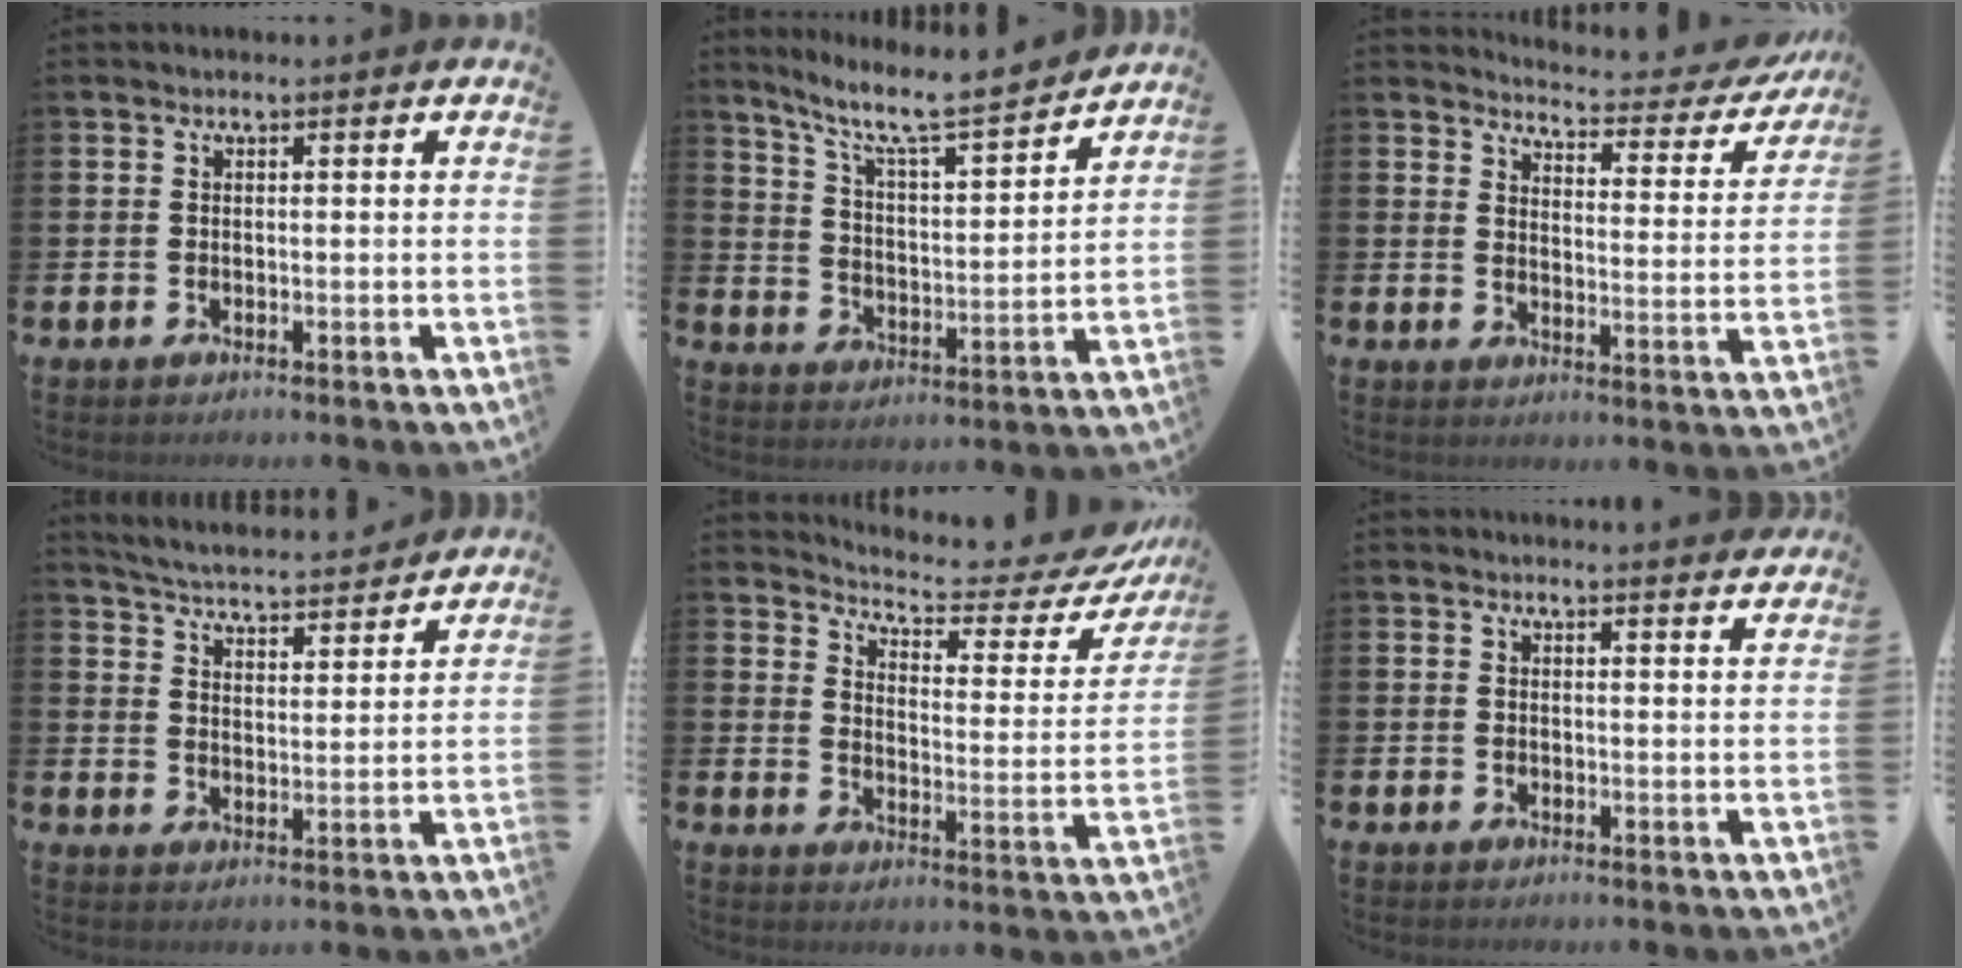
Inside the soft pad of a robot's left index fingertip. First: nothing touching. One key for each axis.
{"total": 8.7, "fx": 7.7, "fy": 0.8, "fz": 4.0, "tx": -0.102, "ty": -0.059, "tz": 0.126}
{"total": 4.5, "fx": 4.3, "fy": 0.7, "fz": 1.2, "tx": -0.034, "ty": -0.043, "tz": 0.065}
{"total": 5.1, "fx": 5.1, "fy": 0.4, "fz": 0.6, "tx": -0.036, "ty": -0.041, "tz": 0.086}
{"total": 5.4, "fx": 4.9, "fy": 0.8, "fz": 2.0, "tx": -0.051, "ty": -0.046, "tz": 0.074}
{"total": 2.1, "fx": 2.1, "fy": -0.1, "fz": -0.1, "tx": 0.009, "ty": -0.017, "tz": 0.036}